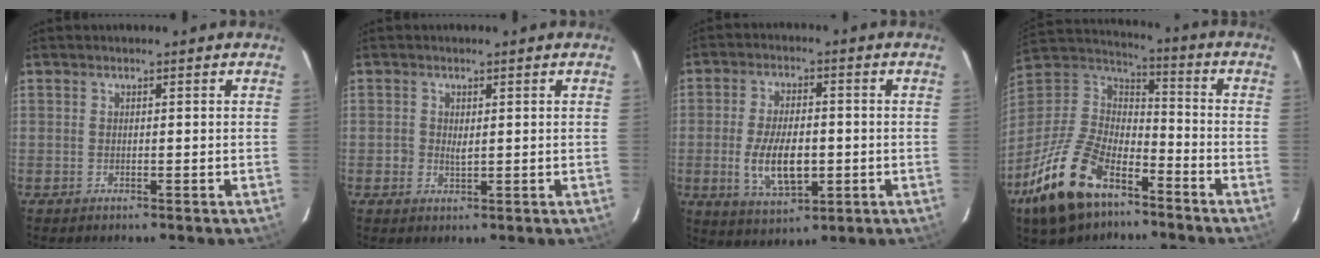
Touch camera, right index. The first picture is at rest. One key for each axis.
{"total": 1.5, "fx": 0.1, "fy": 1.2, "fz": 0.8, "tx": -0.021, "ty": -0.001, "tz": 0.001}
{"total": 10.6, "fx": -2.0, "fy": 5.1, "fz": 9.0, "tx": -0.181, "ty": -0.010, "tz": -0.026}
{"total": 21.5, "fx": -12.6, "fy": 11.5, "fz": 13.1, "tx": -0.290, "ty": -0.015, "tz": -0.226}